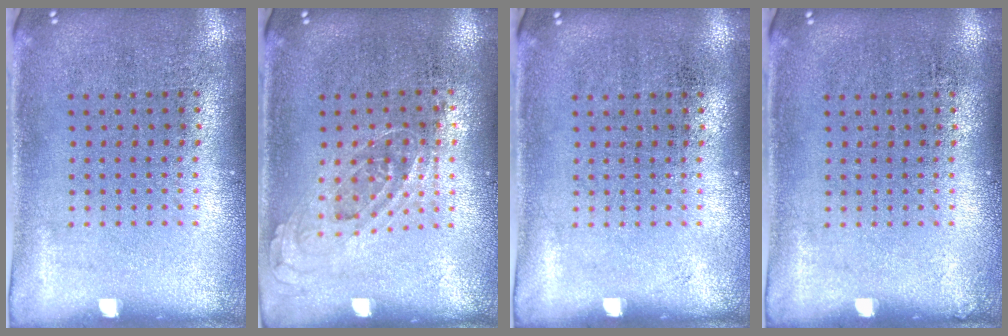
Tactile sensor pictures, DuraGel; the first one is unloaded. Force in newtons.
{"total": 0.8, "press": 0.7, "slide": 0.5}
{"total": 0.0}
{"total": 0.0}